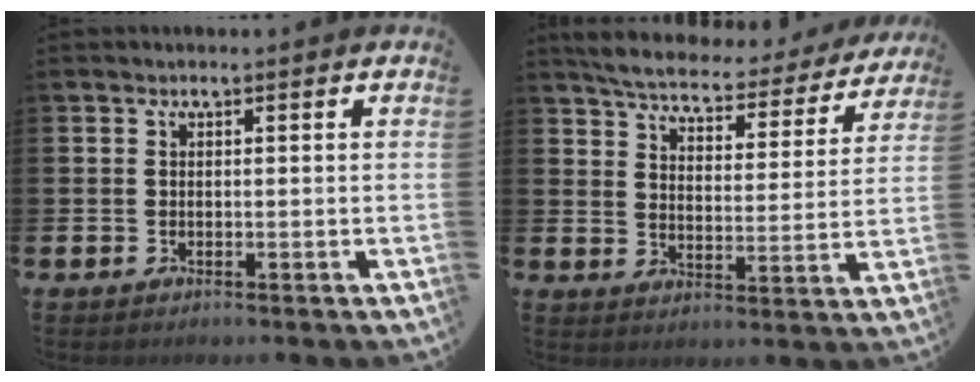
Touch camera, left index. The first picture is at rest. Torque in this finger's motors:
{"motor_torque": [0.90, -1.23, 0.03, 0.09]}